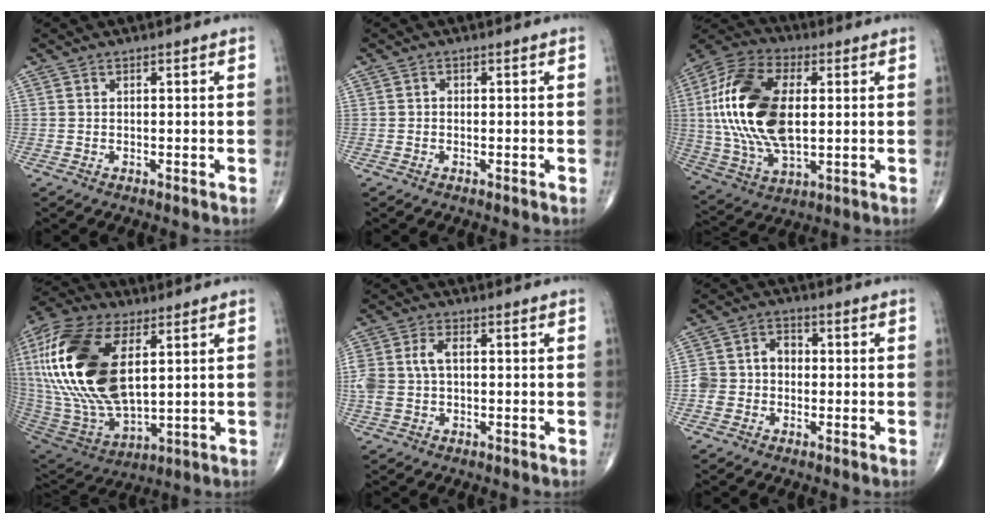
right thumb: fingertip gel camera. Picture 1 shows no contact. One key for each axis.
{"total": 0.6, "fx": -0.1, "fy": 0.5, "fz": 0.3, "tx": -0.001, "ty": 0.002, "tz": -0.005}
{"total": 22.2, "fx": 2.3, "fy": 11.9, "fz": 18.6, "tx": -0.384, "ty": -0.001, "tz": 0.039}
{"total": 28.6, "fx": 6.8, "fy": 14.4, "fz": 23.8, "tx": -0.516, "ty": -0.020, "tz": 0.131}
{"total": 6.5, "fx": 0.4, "fy": 4.0, "fz": 5.1, "tx": -0.128, "ty": 0.018, "tz": 0.009}
{"total": 6.3, "fx": -0.7, "fy": 5.3, "fz": 3.2, "tx": -0.040, "ty": 0.031, "tz": -0.022}